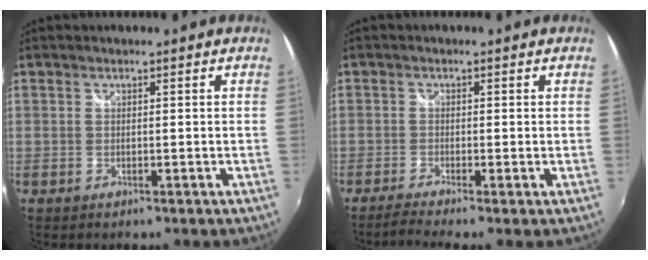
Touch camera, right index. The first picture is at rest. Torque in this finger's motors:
{"motor_torque": [-0.04, 0.05, 0.01, 0.01]}